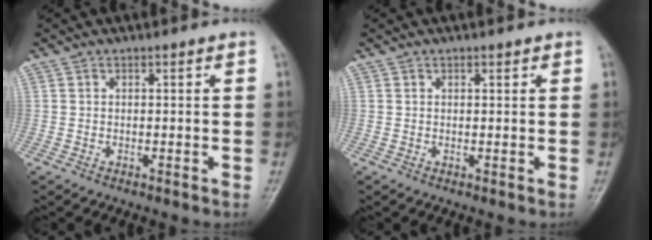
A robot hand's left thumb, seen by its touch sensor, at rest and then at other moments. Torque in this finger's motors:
{"motor_torque": [-0.13, 0.13, -0.23, -0.18, -0.09]}